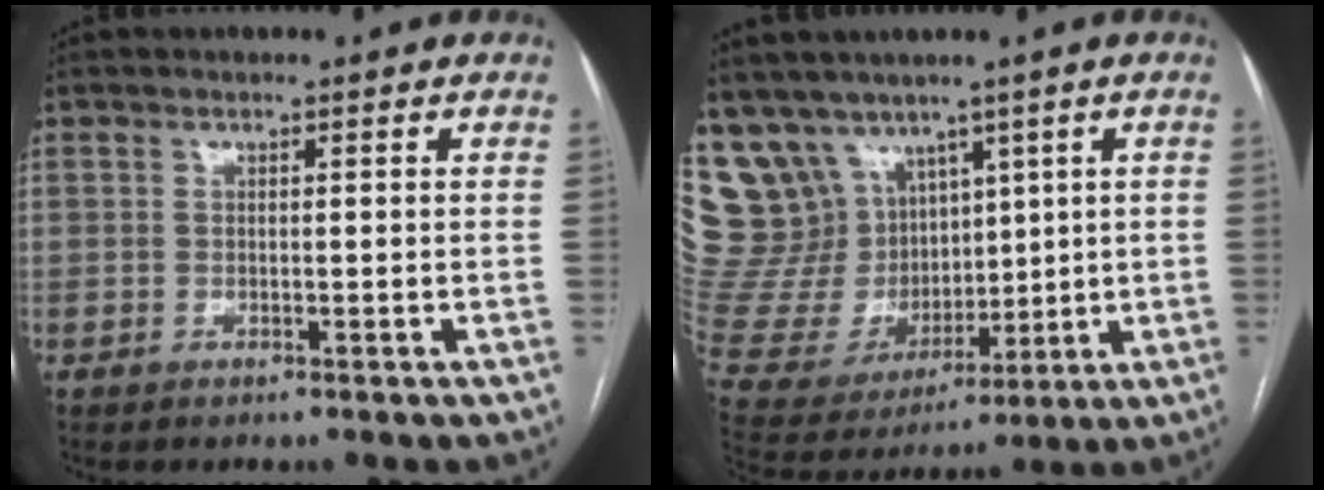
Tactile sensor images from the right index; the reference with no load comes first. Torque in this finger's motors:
{"motor_torque": [-0.53, 0.83, 0.08, -0.01]}